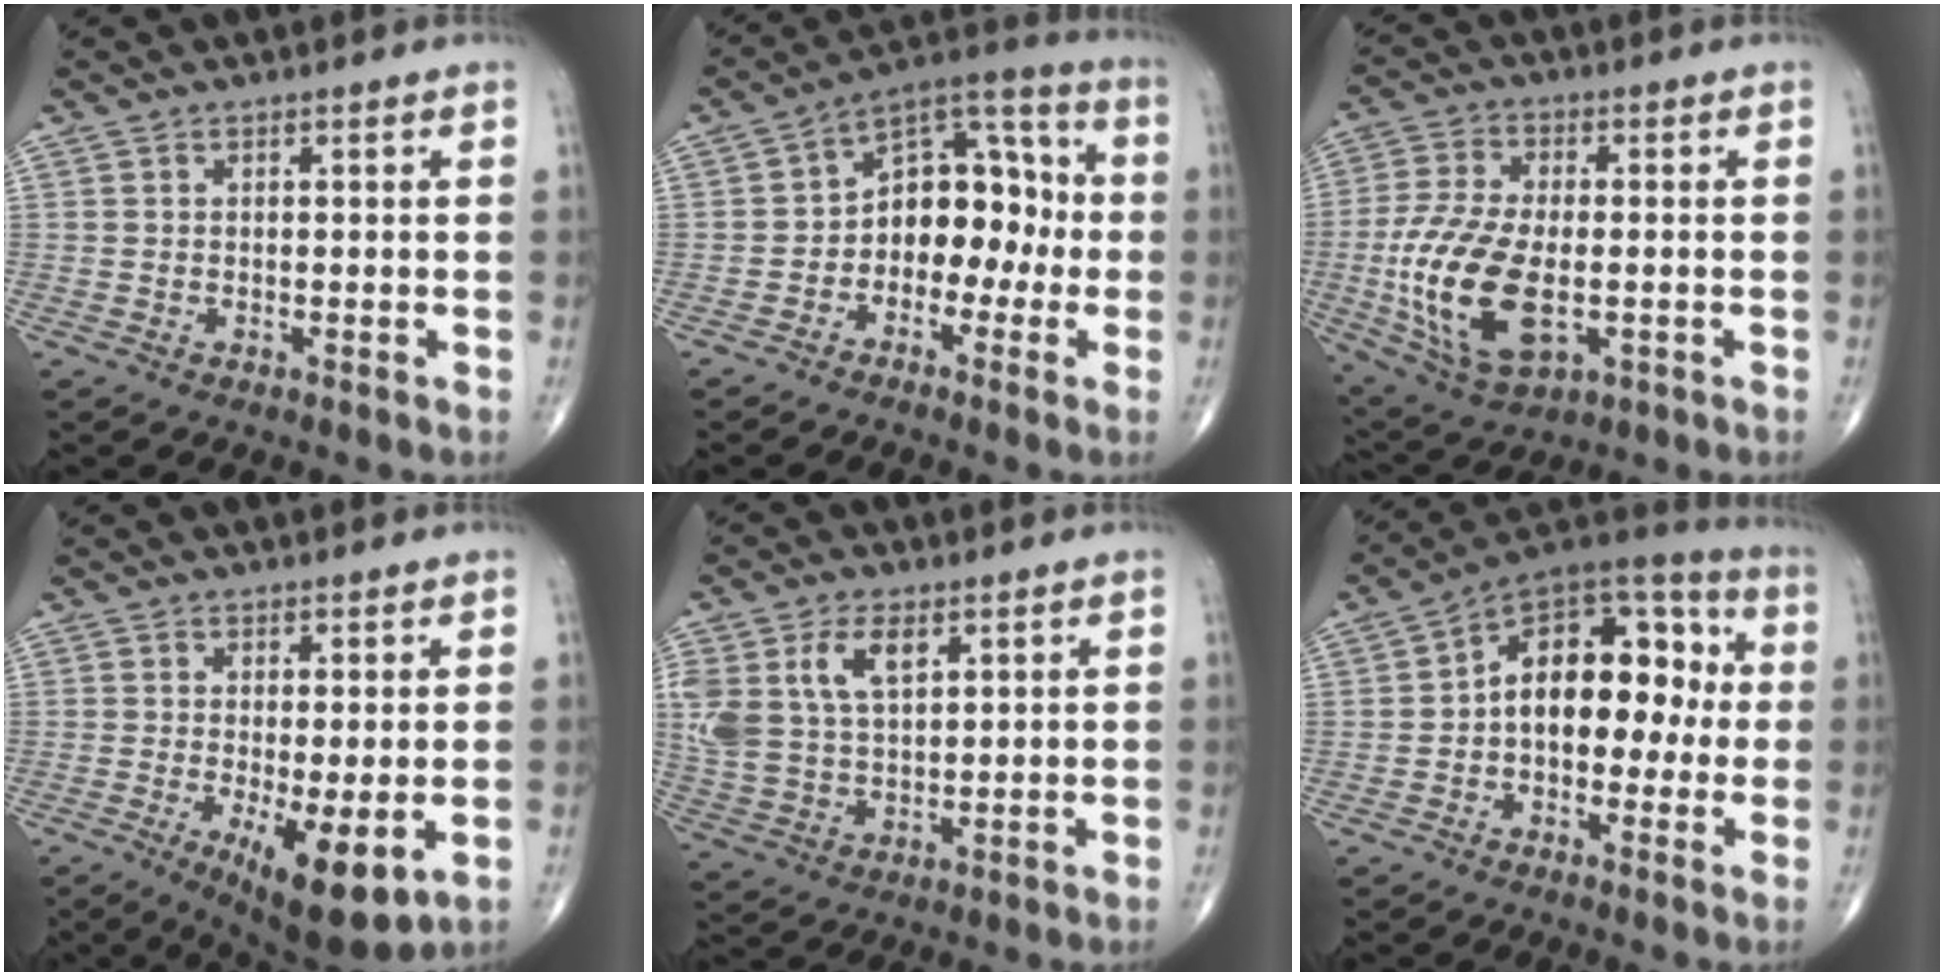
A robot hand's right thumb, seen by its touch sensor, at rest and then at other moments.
{"total": 12.6, "force": [-1.9, 8.5, 9.1], "torque": [-0.094, 0.051, -0.047]}
{"total": 17.2, "force": [-3.0, 8.8, 14.4], "torque": [-0.295, -0.003, -0.045]}
{"total": 10.6, "force": [-2.9, 3.4, 9.5], "torque": [-0.146, -0.024, -0.037]}
{"total": 11.6, "force": [4.5, 6.6, 8.4], "torque": [-0.175, -0.005, 0.096]}
{"total": 16.2, "force": [-0.1, 10.1, 12.6], "torque": [-0.146, 0.051, -0.017]}